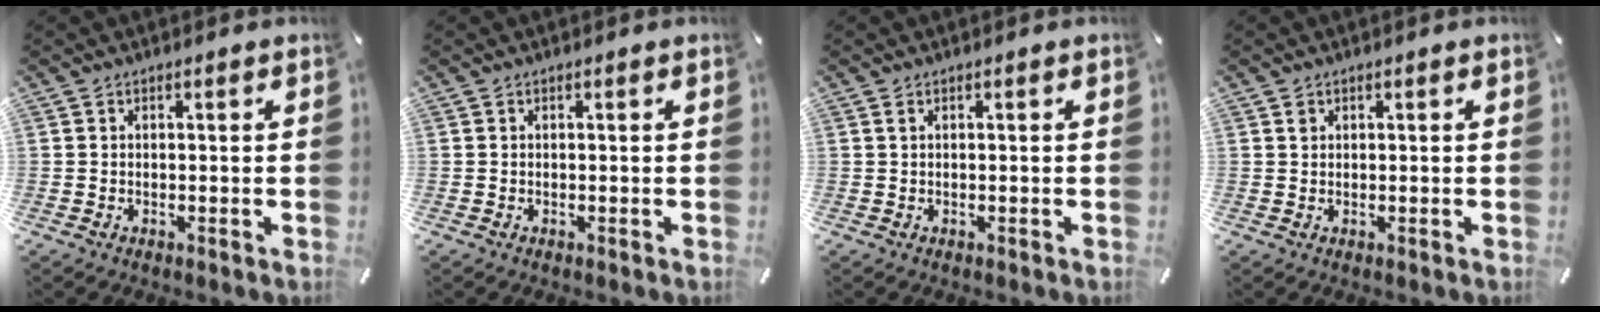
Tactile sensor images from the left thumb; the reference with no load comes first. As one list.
[{"total": 0.0}, {"total": 0.5, "force": [0.2, 0.1, 0.5], "torque": [-0.009, 0.000, 0.003]}, {"total": 1.0, "force": [0.6, 0.8, 0.2], "torque": [0.004, -0.003, 0.010]}]